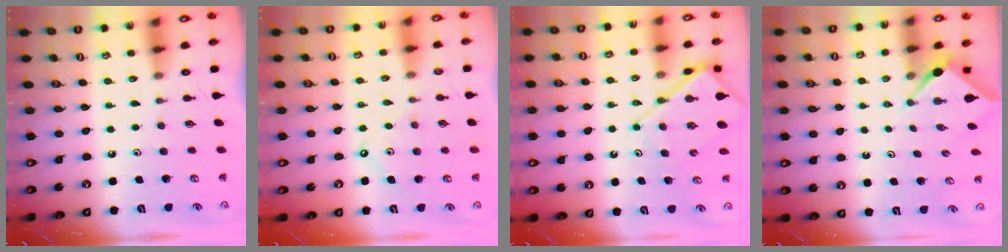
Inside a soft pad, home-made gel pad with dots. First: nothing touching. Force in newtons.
{"total": 5.6, "press": 5.6, "slide": 0.4}
{"total": 9.3, "press": 9.3, "slide": 1.1}
{"total": 2.5, "press": 2.5, "slide": 0.3}